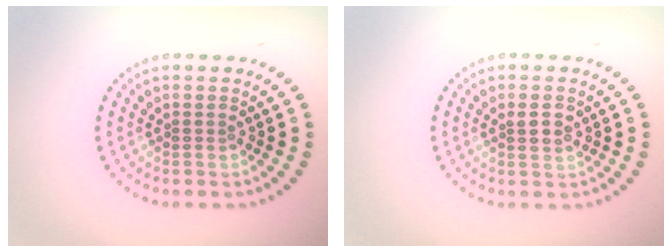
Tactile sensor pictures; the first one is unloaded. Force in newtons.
{"total": 1.5, "press": 1.5, "slide": 0.1}